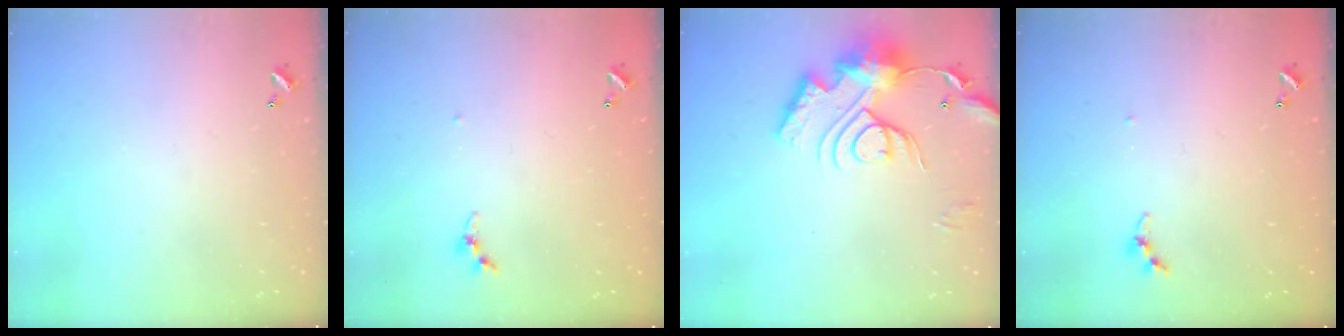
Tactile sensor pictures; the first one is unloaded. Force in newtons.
{"total": 3.8, "press": 3.8, "slide": 0.3}
{"total": 18.0, "press": 18.0, "slide": 1.7}
{"total": 3.5, "press": 3.4, "slide": 0.4}